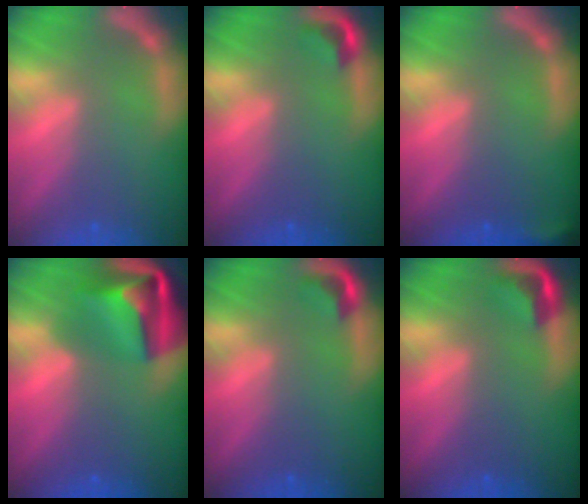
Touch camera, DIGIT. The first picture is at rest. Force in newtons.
{"total": 1.9}
{"total": 1.9}
{"total": 10.1}
{"total": 1.9}
{"total": 2.9}